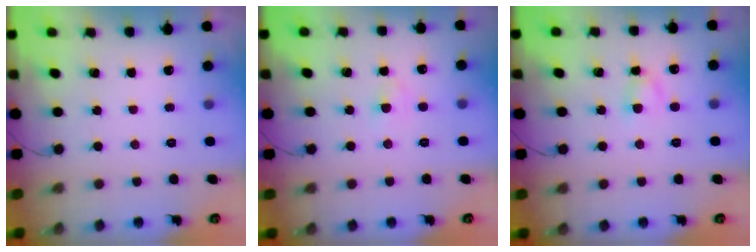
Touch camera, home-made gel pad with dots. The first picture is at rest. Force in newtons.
{"total": 2.1, "press": 2.0, "slide": 0.9}
{"total": 3.5, "press": 3.2, "slide": 1.4}